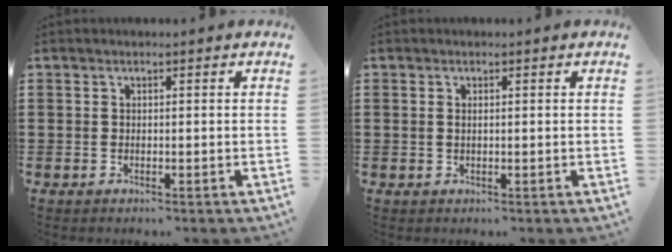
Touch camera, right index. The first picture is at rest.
{"total": 0.9, "force": [0.1, 0.4, 0.8], "torque": [-0.018, 0.002, 0.002]}